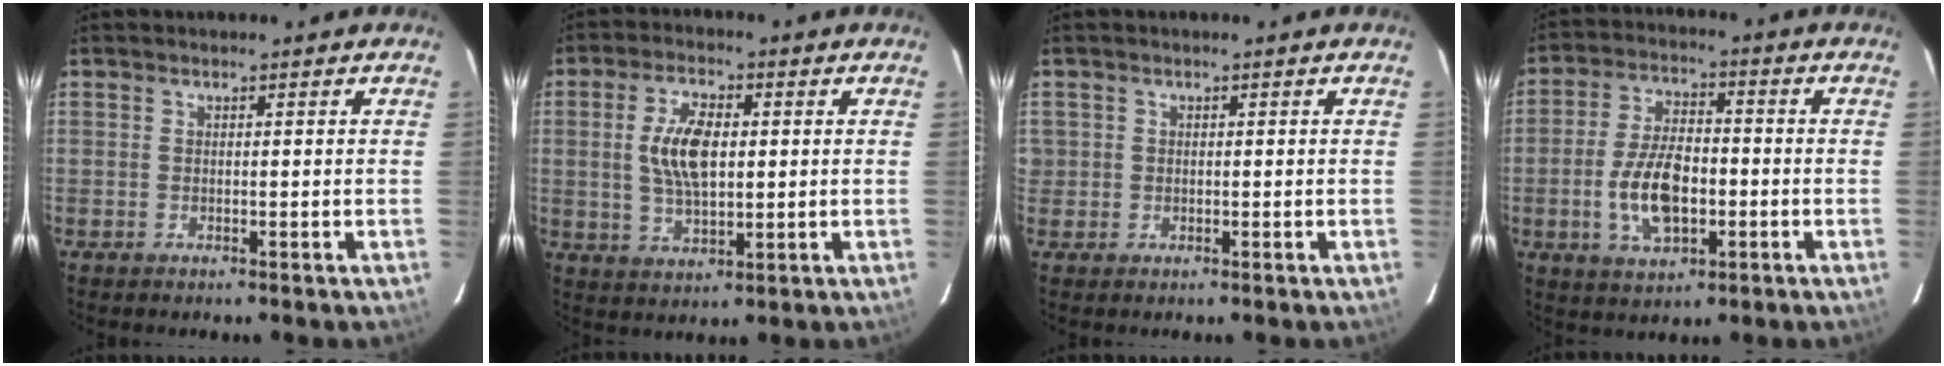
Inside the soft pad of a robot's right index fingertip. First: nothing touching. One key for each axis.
{"total": 8.8, "fx": 1.0, "fy": 4.3, "fz": 7.7, "tx": -0.148, "ty": 0.006, "tz": 0.022}
{"total": 1.2, "fx": -0.1, "fy": 1.2, "fz": -0.1, "tx": 0.004, "ty": 0.003, "tz": 0.000}
{"total": 11.2, "fx": -2.7, "fy": 5.9, "fz": 9.1, "tx": -0.182, "ty": 0.004, "tz": -0.042}